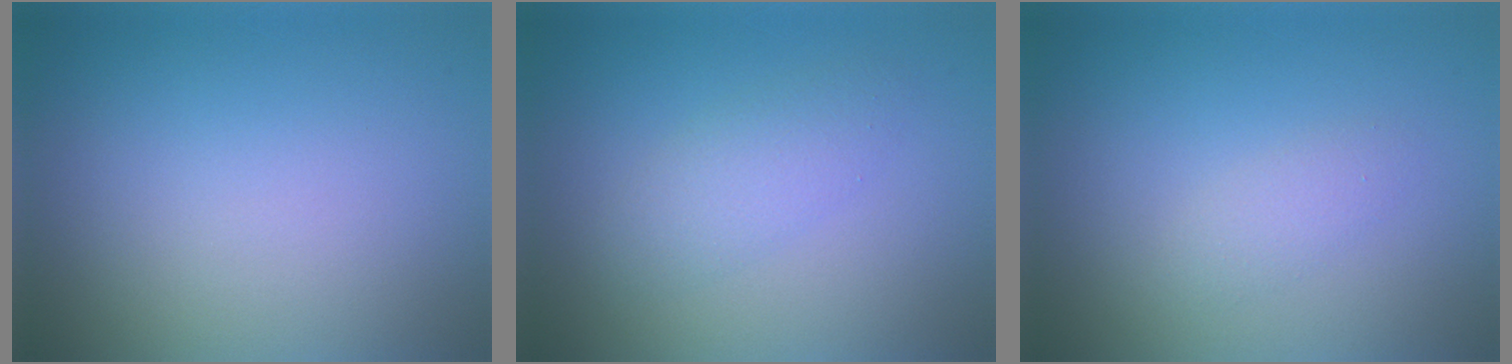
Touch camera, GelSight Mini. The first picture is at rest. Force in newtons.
{"total": 2.3, "press": 2.3, "slide": 0.2}
{"total": 1.2, "press": 1.2, "slide": 0.1}